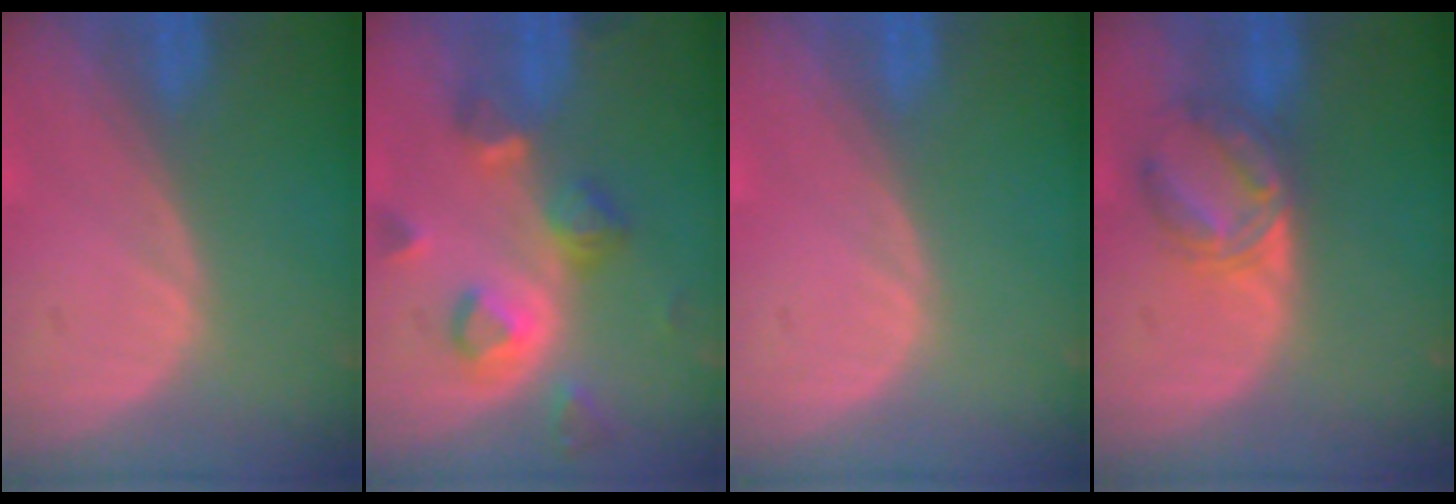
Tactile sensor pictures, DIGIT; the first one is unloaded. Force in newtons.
{"total": 7.7, "press": 7.1, "slide": 3.0}
{"total": 0.0}
{"total": 5.6, "press": 5.6, "slide": 0.8}